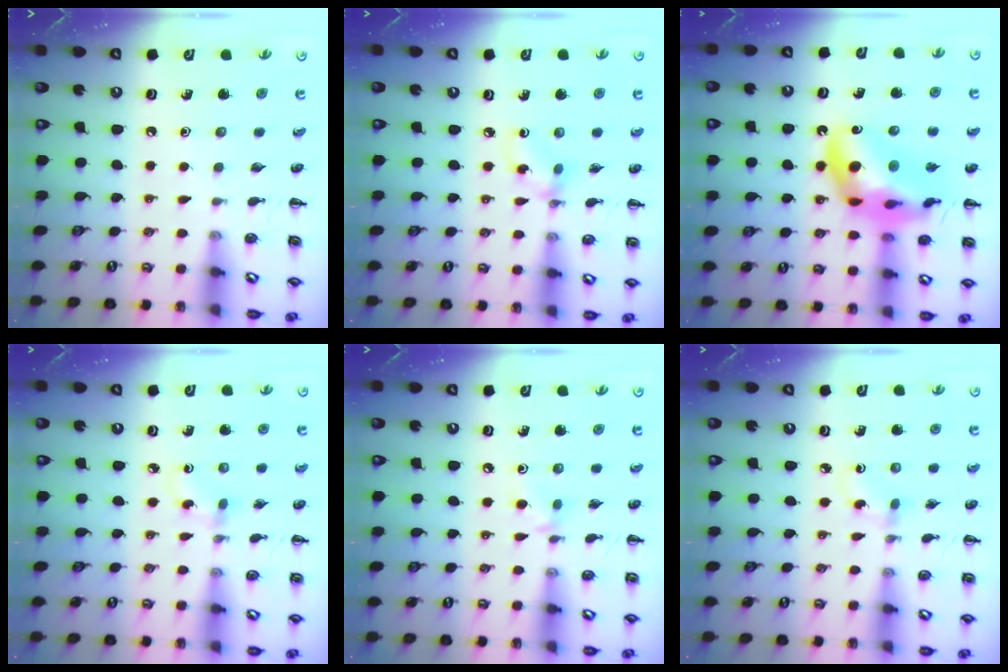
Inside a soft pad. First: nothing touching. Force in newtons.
{"total": 2.9, "press": 2.9, "slide": 0.3}
{"total": 19.0, "press": 18.5, "slide": 4.2}
{"total": 2.4, "press": 2.1, "slide": 1.1}
{"total": 4.0, "press": 3.8, "slide": 1.5}
{"total": 2.4, "press": 2.1, "slide": 1.1}